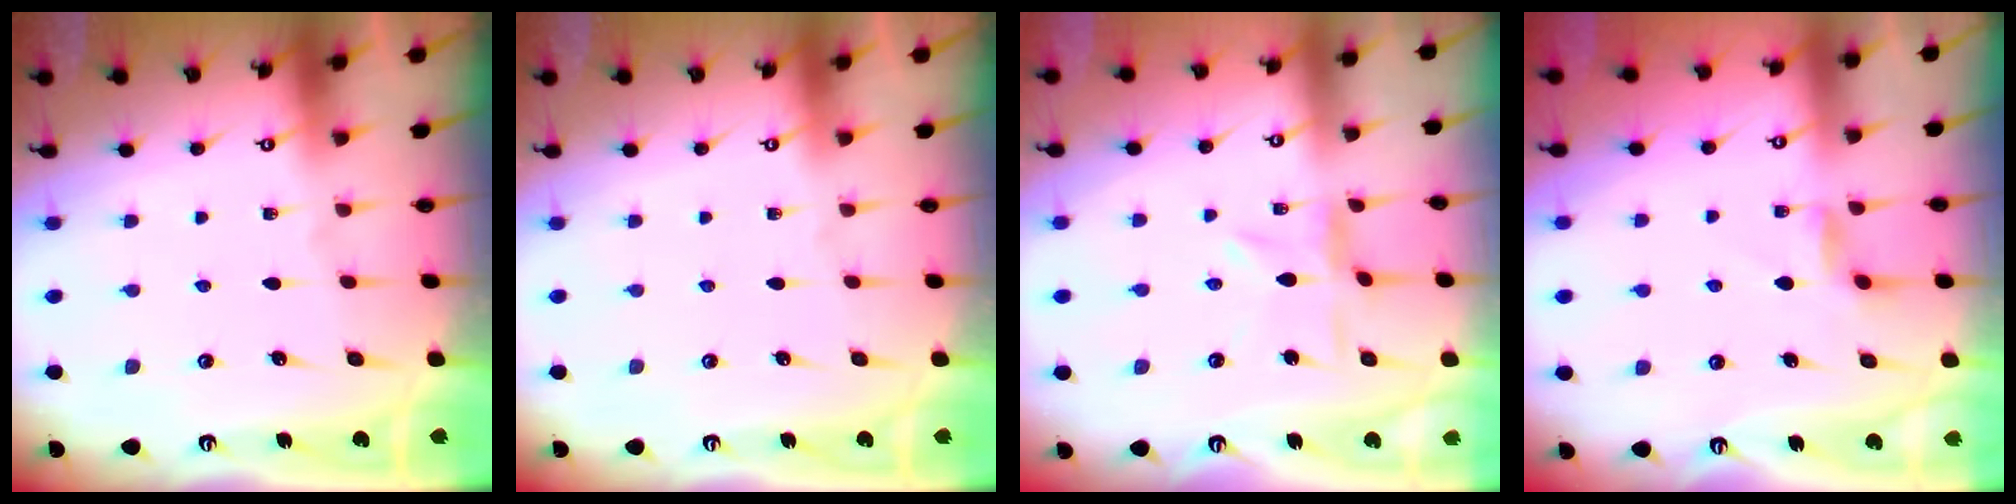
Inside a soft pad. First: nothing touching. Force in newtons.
{"total": 0.0}
{"total": 3.8, "press": 3.7, "slide": 0.4}
{"total": 3.1, "press": 3.1, "slide": 0.5}